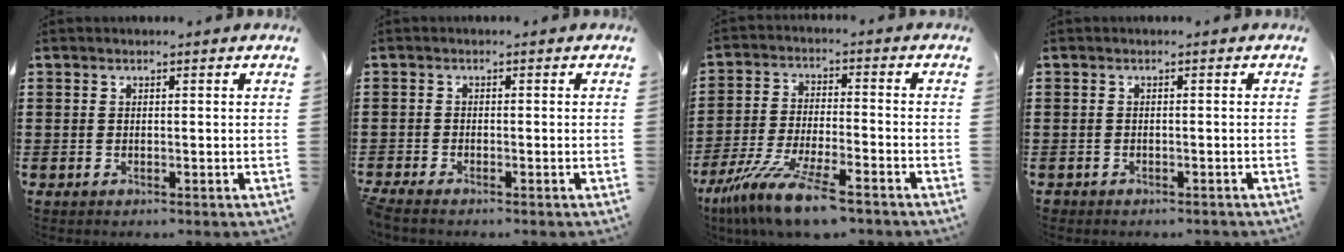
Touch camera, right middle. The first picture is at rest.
{"total": 1.4, "force": [-1.3, 0.1, 0.5], "torque": [-0.018, -0.004, -0.028]}
{"total": 11.0, "force": [-8.7, 0.9, 6.8], "torque": [-0.143, -0.004, -0.169]}
{"total": 0.9, "force": [-0.8, 0.3, 0.0], "torque": [-0.003, 0.000, -0.018]}